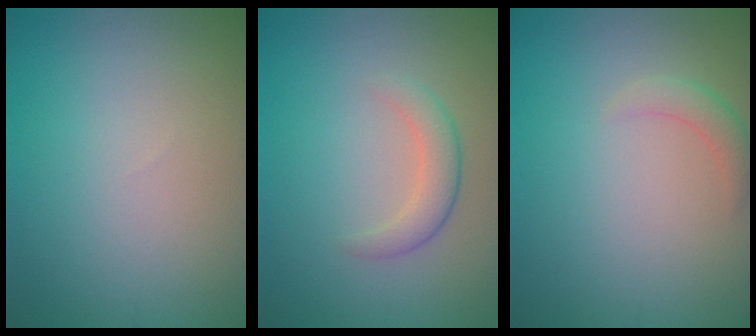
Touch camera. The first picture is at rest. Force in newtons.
{"total": 2.3, "press": 2.3, "slide": 0.1}
{"total": 1.5, "press": 1.5, "slide": 0.1}